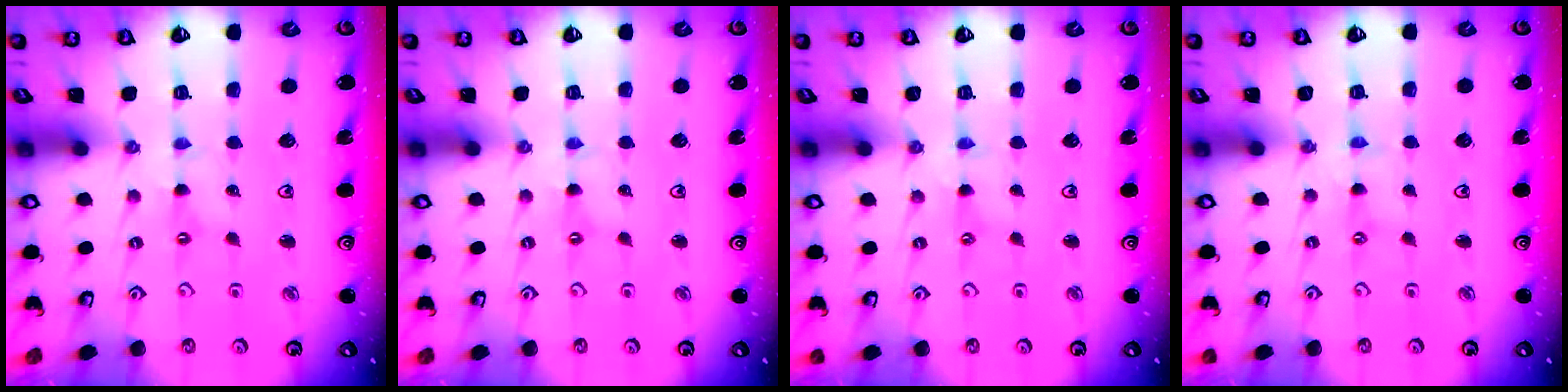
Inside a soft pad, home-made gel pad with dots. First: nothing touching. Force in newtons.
{"total": 0.0}
{"total": 0.0}
{"total": 0.0}